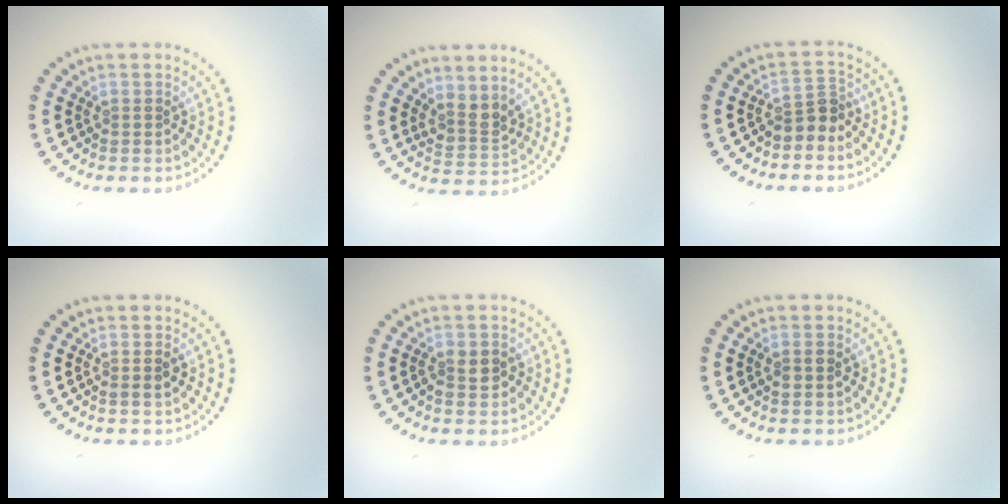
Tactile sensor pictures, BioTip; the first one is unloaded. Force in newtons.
{"total": 2.5, "press": 1.9, "slide": 1.6}
{"total": 2.3, "press": 1.8, "slide": 1.4}
{"total": 1.1, "press": 1.0, "slide": 0.5}
{"total": 2.1, "press": 2.0, "slide": 0.4}
{"total": 1.1, "press": 1.0, "slide": 0.3}